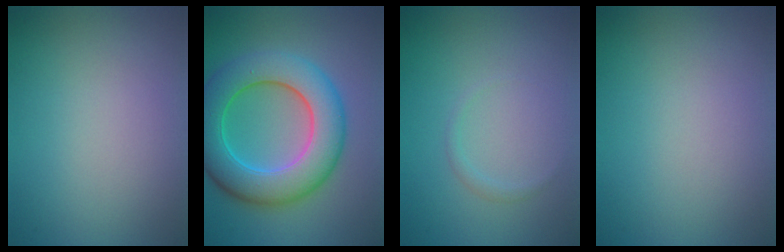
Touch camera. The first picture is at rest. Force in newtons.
{"total": 9.2, "press": 9.2, "slide": 0.1}
{"total": 0.7, "press": 0.7, "slide": 0.1}
{"total": 0.0}